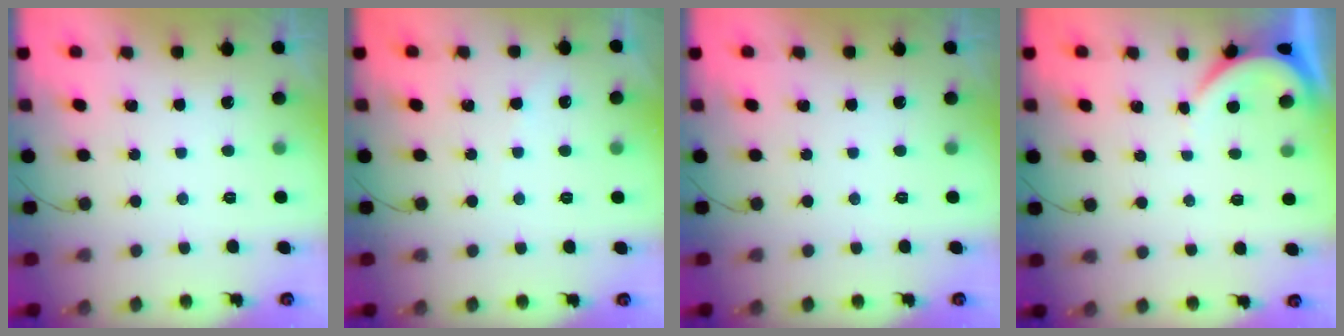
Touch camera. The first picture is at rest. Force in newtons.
{"total": 3.4, "press": 3.3, "slide": 0.6}
{"total": 0.0}
{"total": 2.9, "press": 2.8, "slide": 0.3}